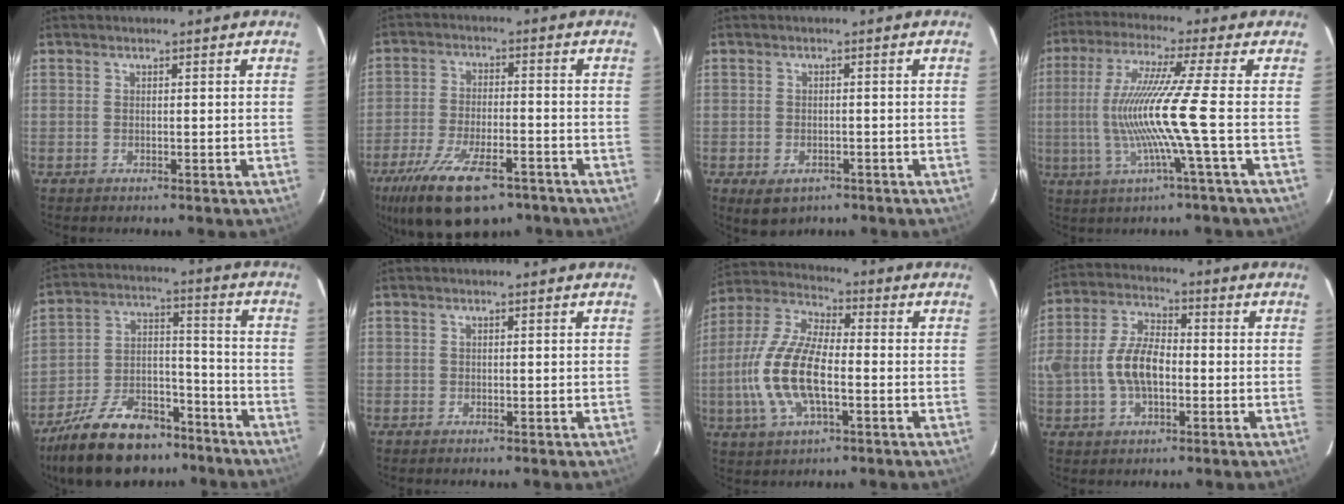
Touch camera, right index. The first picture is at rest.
{"total": 17.7, "force": [-11.6, 7.0, 11.4], "torque": [-0.237, -0.035, -0.192]}
{"total": 4.8, "force": [-2.5, 3.3, 2.4], "torque": [-0.051, -0.012, -0.029]}
{"total": 12.3, "force": [-2.2, -2.7, 11.8], "torque": [-0.221, -0.012, -0.033]}
{"total": 20.1, "force": [-14.9, 9.5, 9.6], "torque": [-0.201, 0.018, -0.230]}
{"total": 0.0}
{"total": 14.9, "force": [-3.1, 5.9, 13.3], "torque": [-0.287, 0.000, -0.063]}
{"total": 10.6, "force": [-1.6, 6.0, 8.6], "torque": [-0.176, 0.014, -0.030]}